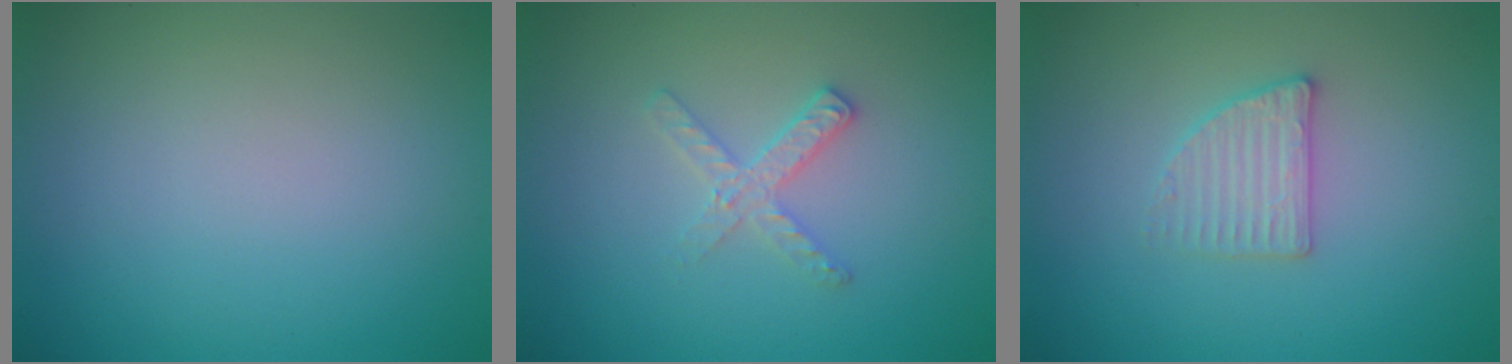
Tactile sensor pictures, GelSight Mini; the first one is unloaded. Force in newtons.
{"total": 2.0, "press": 2.0, "slide": 0.2}
{"total": 2.3, "press": 2.2, "slide": 0.5}